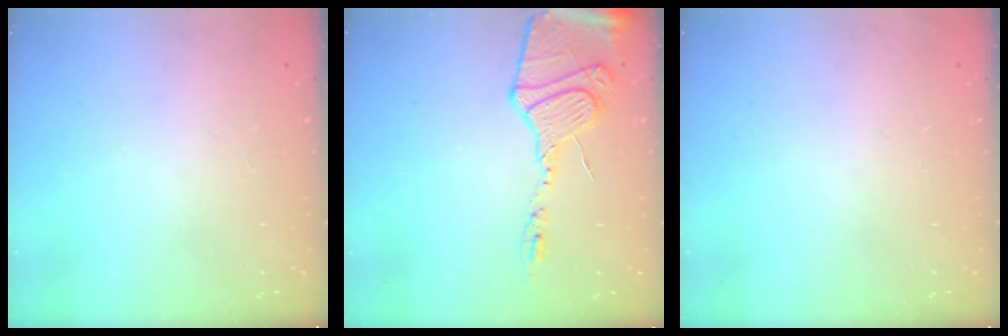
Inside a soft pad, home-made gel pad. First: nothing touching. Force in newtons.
{"total": 14.7, "press": 14.7, "slide": 1.6}
{"total": 2.2, "press": 2.1, "slide": 0.8}